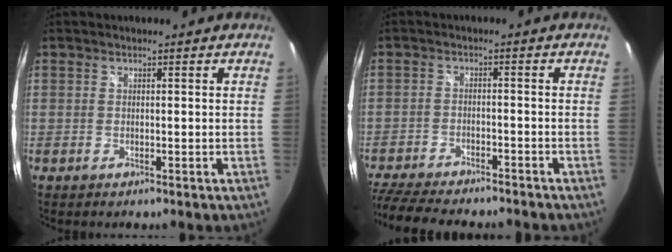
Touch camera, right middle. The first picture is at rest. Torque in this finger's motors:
{"motor_torque": [1.09, -1.06, 0.23, 0.11]}